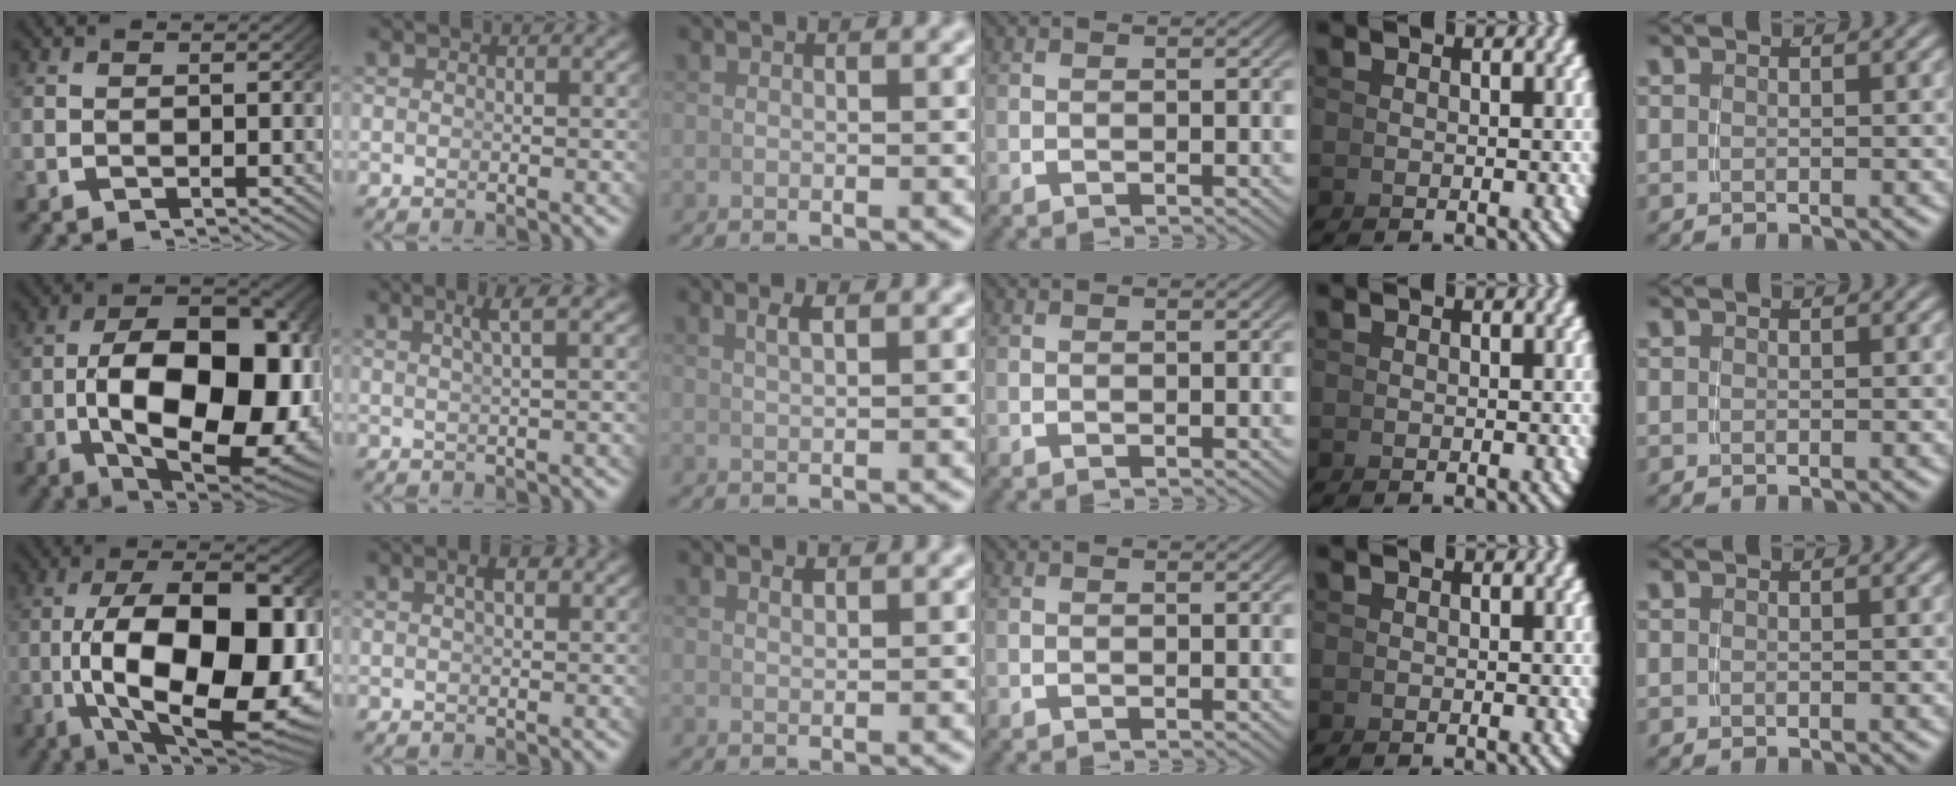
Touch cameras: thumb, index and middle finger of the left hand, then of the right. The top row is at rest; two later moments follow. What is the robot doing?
{"motion": "grasp_and_lifting", "object": "whiteboard"}